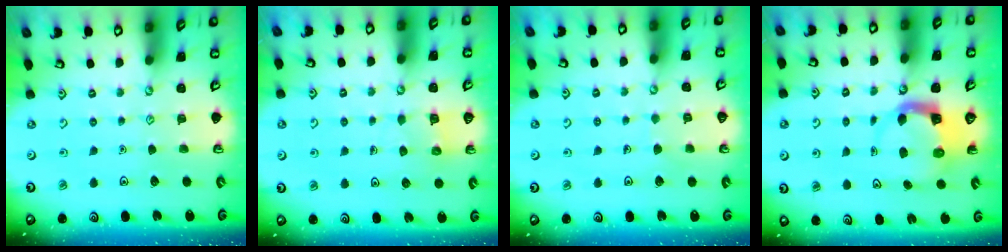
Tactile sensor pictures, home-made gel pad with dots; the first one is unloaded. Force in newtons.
{"total": 4.8, "press": 4.8, "slide": 0.3}
{"total": 3.9, "press": 3.9, "slide": 0.2}
{"total": 4.0, "press": 4.0, "slide": 0.6}